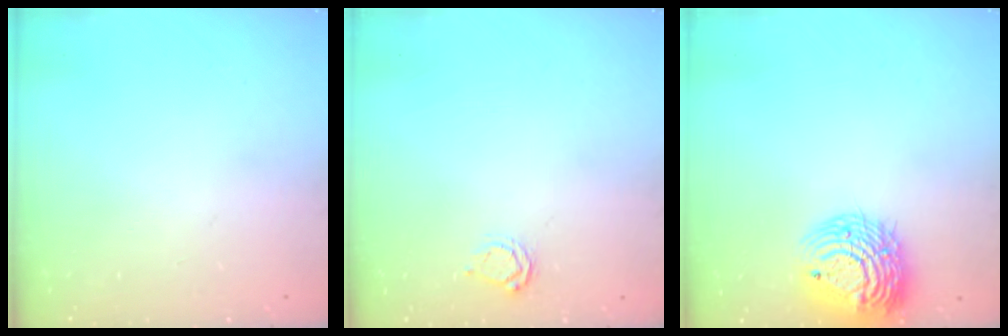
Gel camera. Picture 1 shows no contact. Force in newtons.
{"total": 2.3, "press": 2.3, "slide": 0.2}
{"total": 14.1, "press": 13.9, "slide": 1.9}